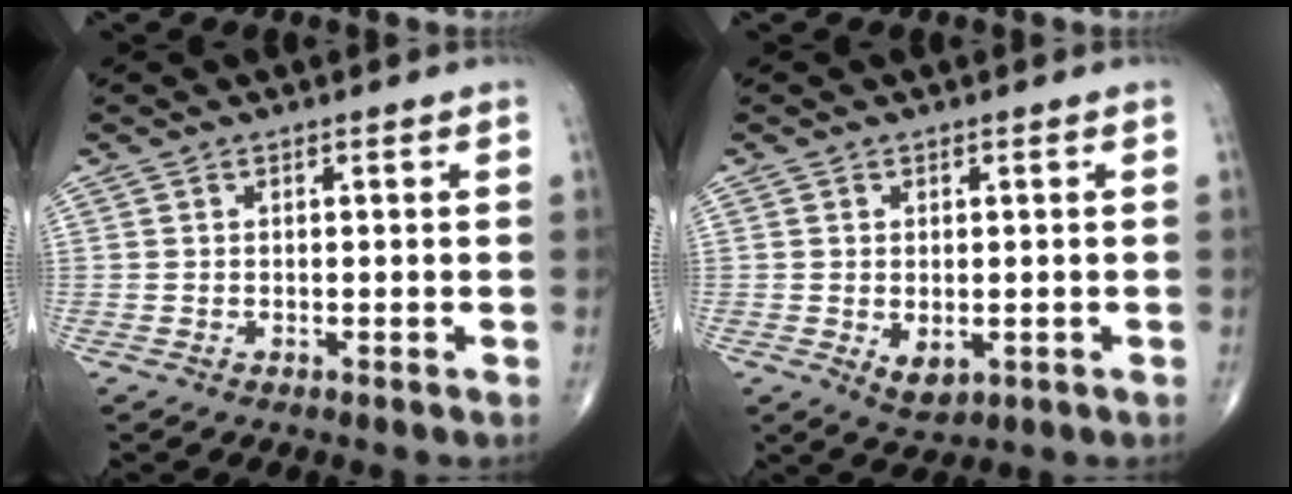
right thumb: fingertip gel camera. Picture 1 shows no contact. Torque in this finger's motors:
{"motor_torque": [-0.32, 0.07, -0.08, 0.18, 0.09]}